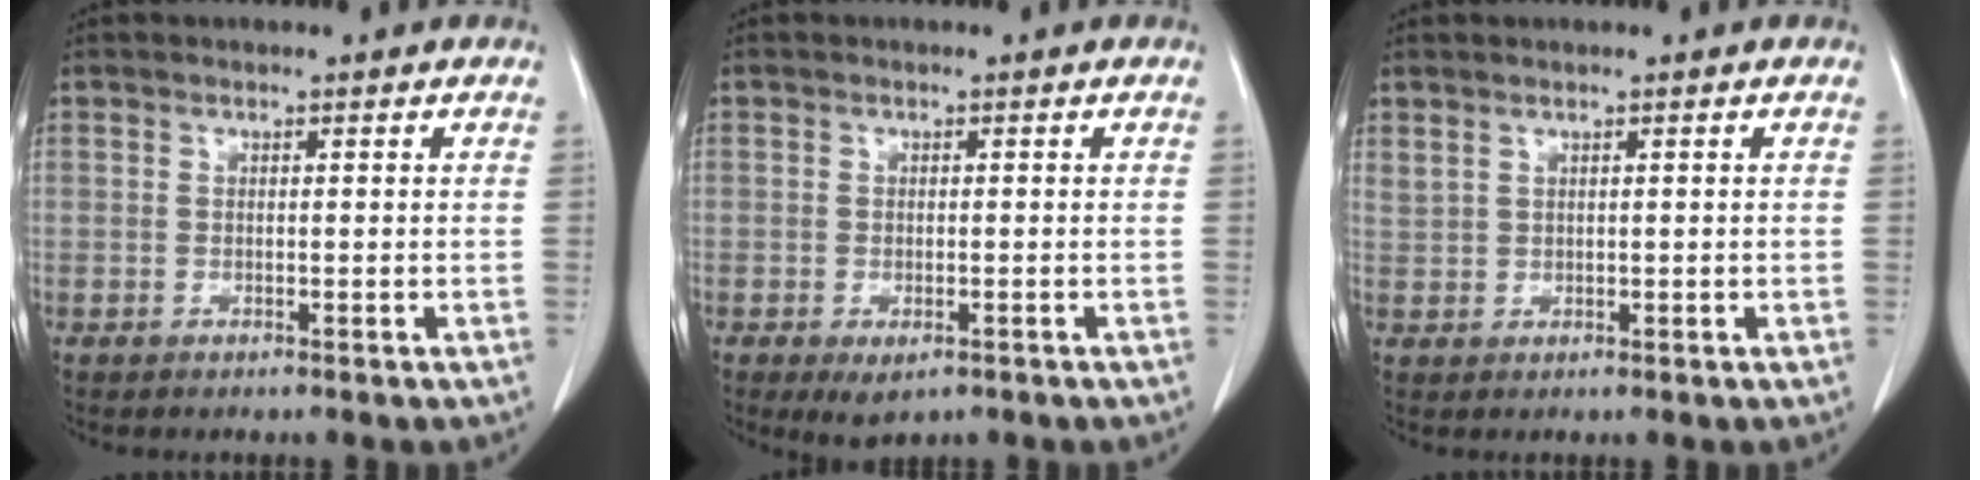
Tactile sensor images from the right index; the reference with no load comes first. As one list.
[{"total": 3.3, "force": [-1.8, 1.6, 2.2], "torque": [-0.033, -0.006, -0.018]}, {"total": 1.3, "force": [1.1, 0.6, 0.5], "torque": [-0.011, 0.010, 0.030]}]